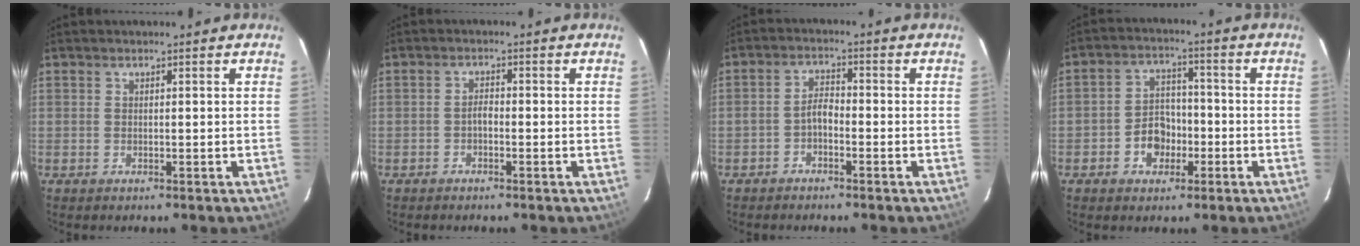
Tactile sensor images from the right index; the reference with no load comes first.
{"total": 1.5, "force": [-0.8, 0.6, 1.0], "torque": [-0.019, 0.006, -0.017]}
{"total": 2.9, "force": [-1.8, 1.3, 1.9], "torque": [-0.041, 0.012, -0.035]}
{"total": 6.8, "force": [-2.8, 5.3, 3.3], "torque": [-0.067, 0.021, -0.038]}